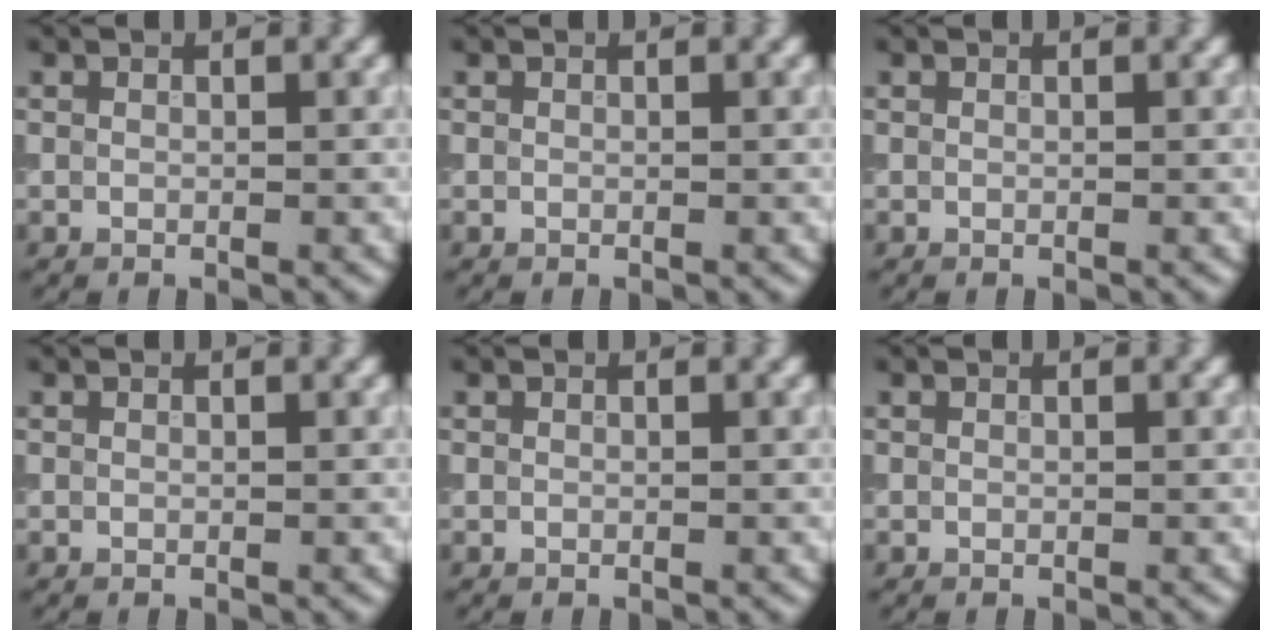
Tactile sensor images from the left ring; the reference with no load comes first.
{"total": 0.0}
{"total": 0.0}
{"total": 0.0}
{"total": 0.0}
{"total": 0.0}